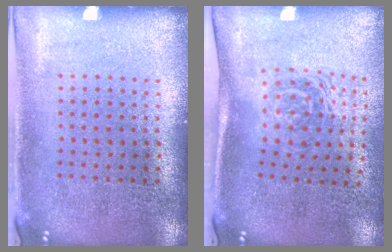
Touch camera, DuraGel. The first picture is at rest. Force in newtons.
{"total": 1.6, "press": 1.1, "slide": 1.1}